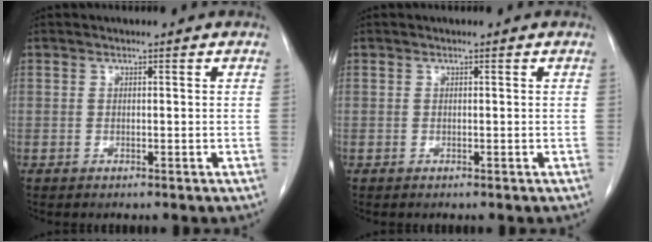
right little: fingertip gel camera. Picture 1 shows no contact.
{"total": 0.0}